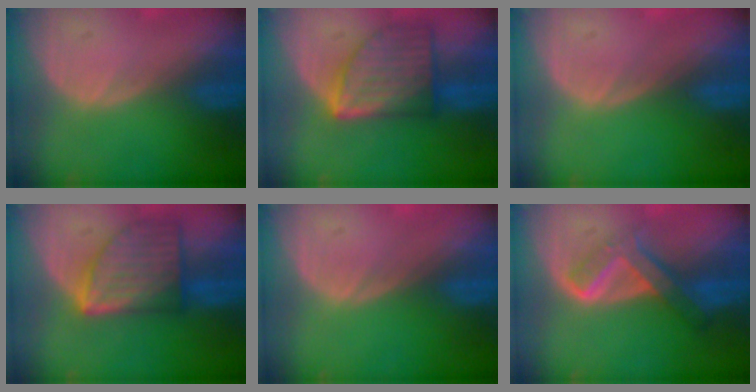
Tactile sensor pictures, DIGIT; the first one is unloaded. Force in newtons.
{"total": 8.8, "press": 8.8, "slide": 0.5}
{"total": 0.0}
{"total": 8.8, "press": 8.8, "slide": 0.5}
{"total": 0.0}
{"total": 6.7, "press": 5.7, "slide": 3.6}